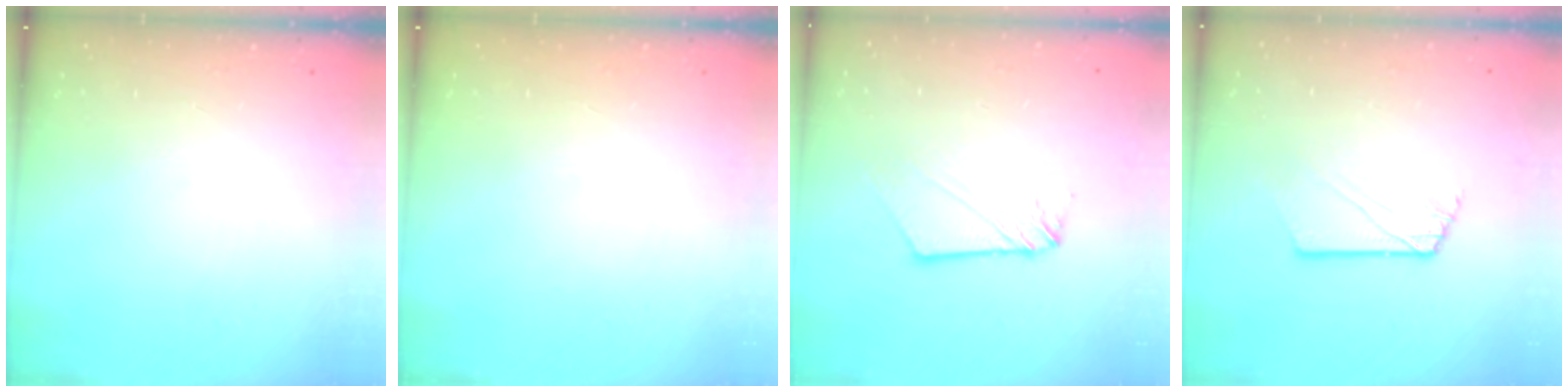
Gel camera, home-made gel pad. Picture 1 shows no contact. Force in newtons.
{"total": 0.0}
{"total": 3.6, "press": 3.6, "slide": 0.3}
{"total": 2.6, "press": 2.6, "slide": 0.3}